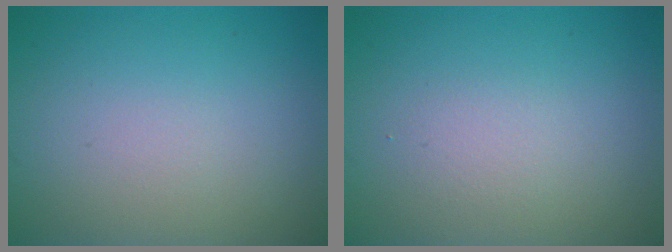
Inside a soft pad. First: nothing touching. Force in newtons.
{"total": 1.2, "press": 1.2, "slide": 0.0}